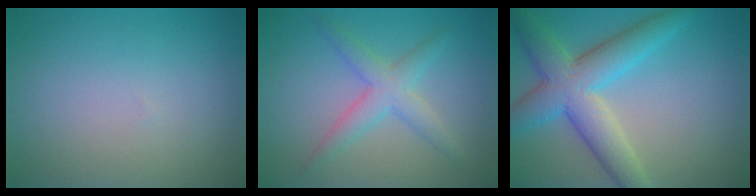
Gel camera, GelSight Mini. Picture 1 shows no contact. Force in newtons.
{"total": 2.3, "press": 2.3, "slide": 0.1}
{"total": 7.3, "press": 7.3, "slide": 0.3}